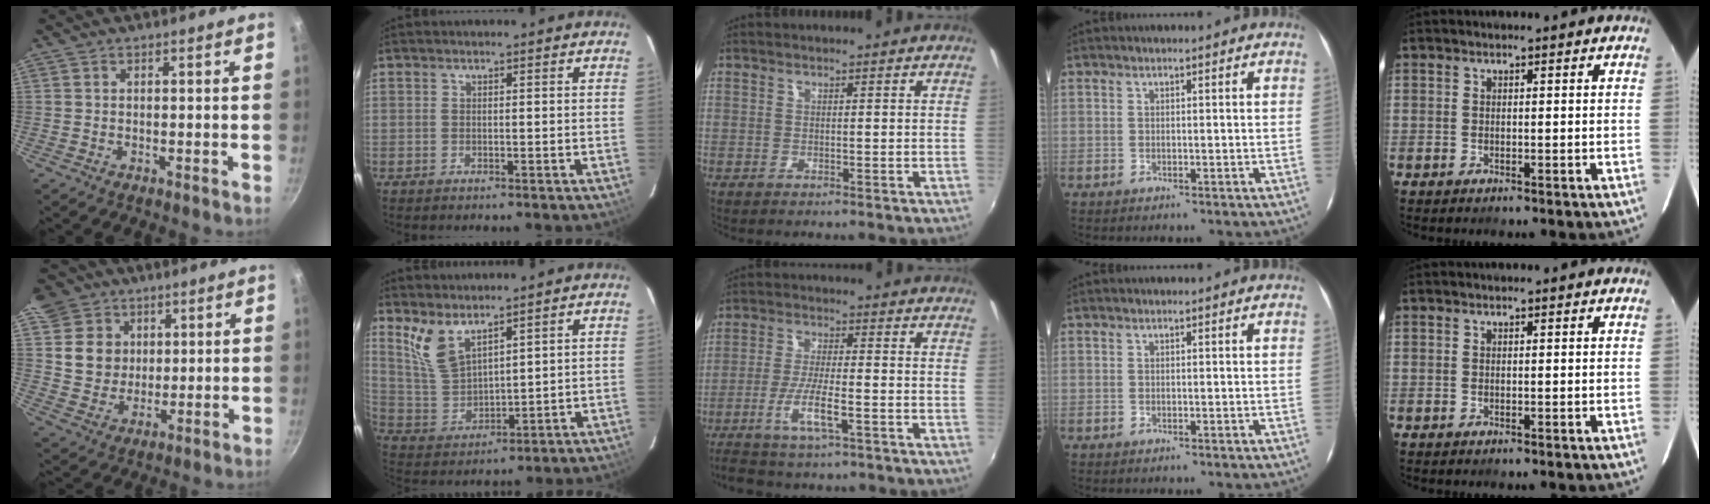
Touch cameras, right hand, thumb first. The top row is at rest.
{"thumb": {"total": 10.8, "force": [3.6, 9.6, 3.3], "torque": [-0.021, -0.007, 0.066]}, "index": {"total": 7.9, "force": [5.6, 3.0, 4.7], "torque": [-0.095, -0.004, 0.128]}, "middle": {"total": 7.3, "force": [-4.4, 1.2, 5.7], "torque": [-0.126, -0.006, -0.082]}}